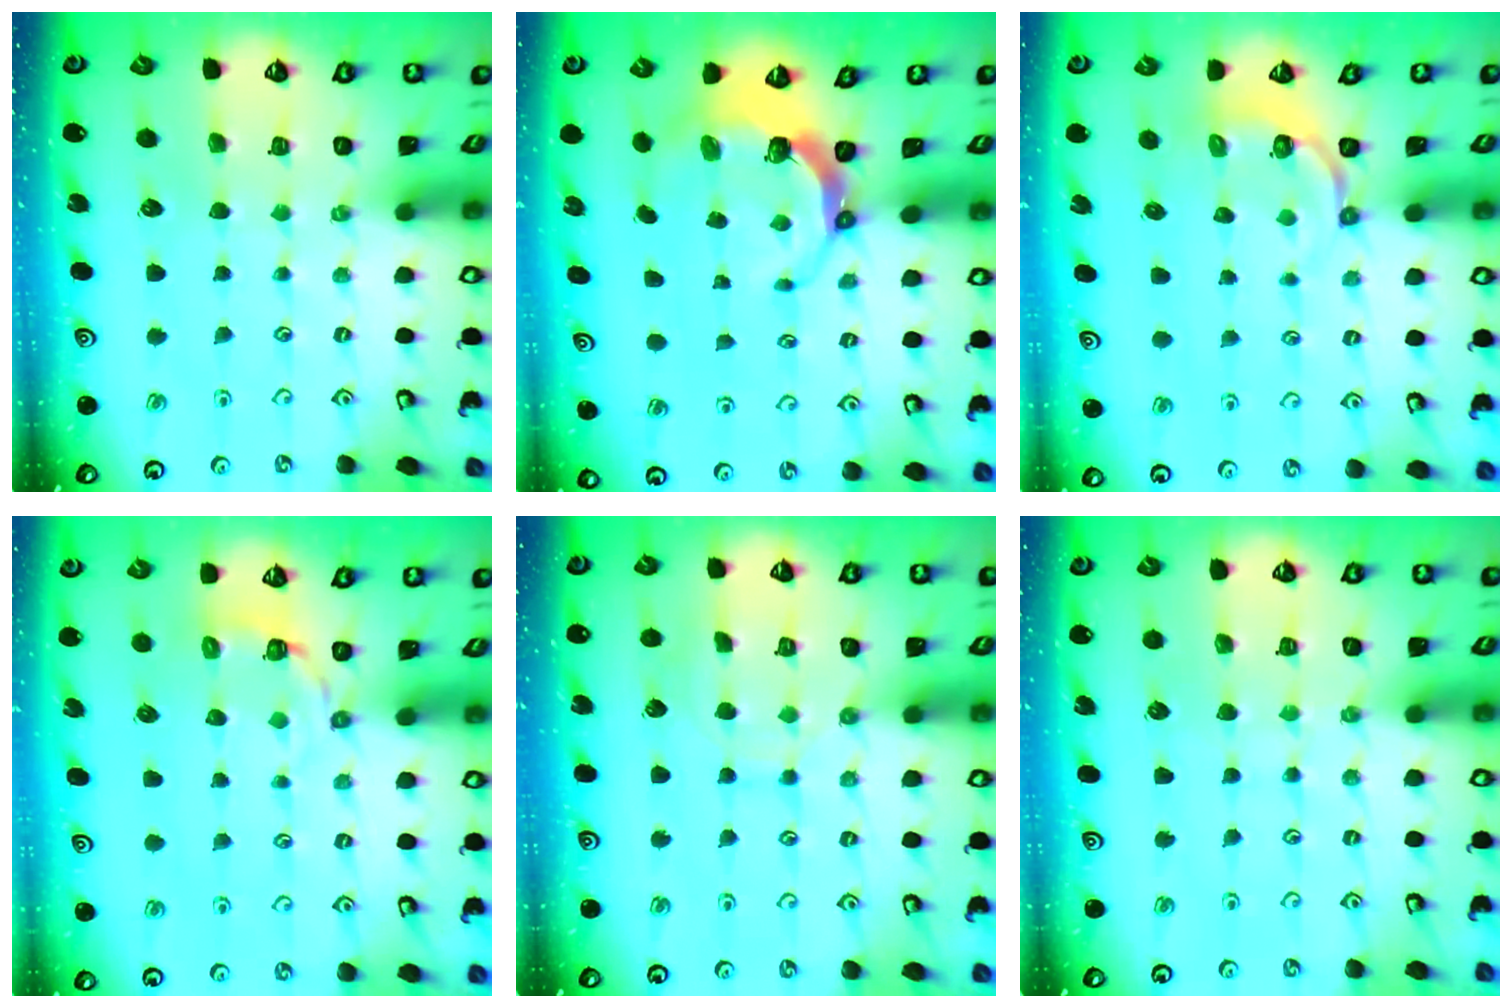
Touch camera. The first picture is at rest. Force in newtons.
{"total": 6.9, "press": 5.2, "slide": 4.5}
{"total": 4.0, "press": 3.1, "slide": 2.5}
{"total": 3.3, "press": 1.6, "slide": 2.9}
{"total": 9.2, "press": 9.2, "slide": 0.7}
{"total": 4.0, "press": 4.0, "slide": 0.3}